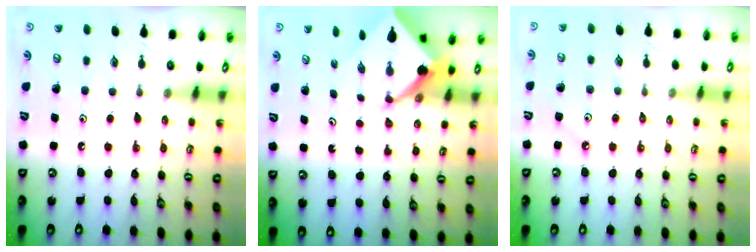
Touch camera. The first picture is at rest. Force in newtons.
{"total": 5.4, "press": 5.4, "slide": 0.3}
{"total": 2.1, "press": 2.1, "slide": 0.4}